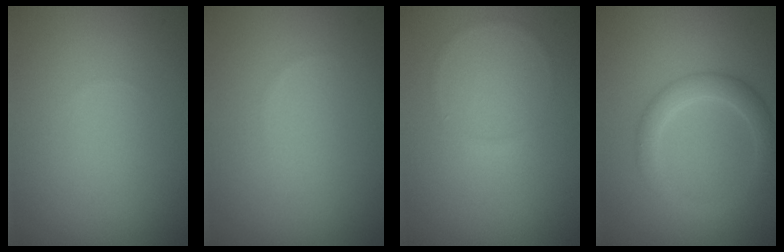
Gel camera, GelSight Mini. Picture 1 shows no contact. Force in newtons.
{"total": 0.0}
{"total": 0.5, "press": 0.5, "slide": 0.1}
{"total": 2.7, "press": 2.7, "slide": 0.1}